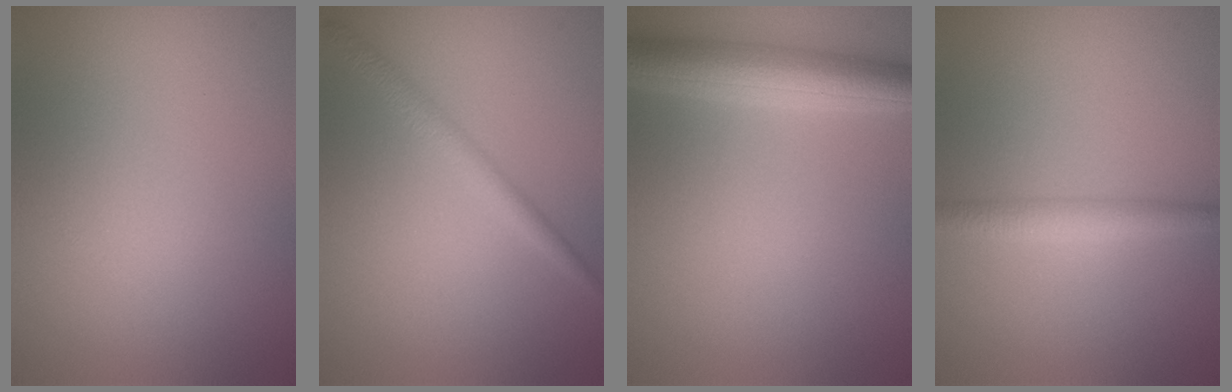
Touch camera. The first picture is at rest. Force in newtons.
{"total": 2.0, "press": 2.0, "slide": 0.0}
{"total": 5.2, "press": 5.2, "slide": 0.2}
{"total": 2.2, "press": 2.2, "slide": 0.0}